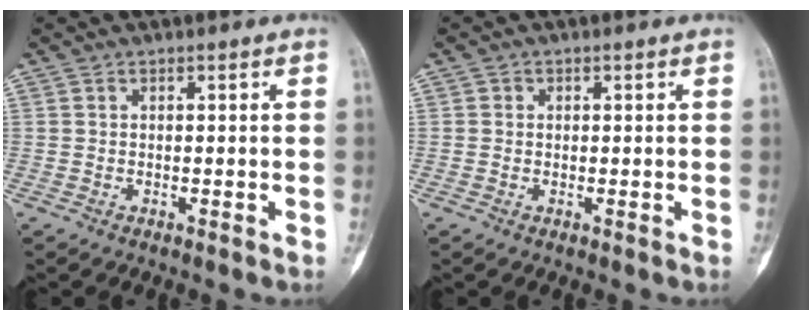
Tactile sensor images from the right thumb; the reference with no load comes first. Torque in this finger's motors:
{"motor_torque": [-0.29, 0.07, 0.38, -0.16, -0.03]}